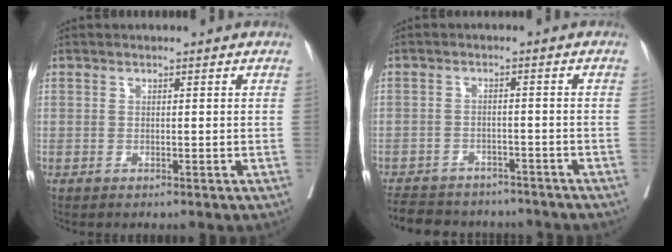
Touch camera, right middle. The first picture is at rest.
{"total": 13.6, "force": [-12.0, 5.0, 4.1], "torque": [-0.089, 0.005, -0.154]}